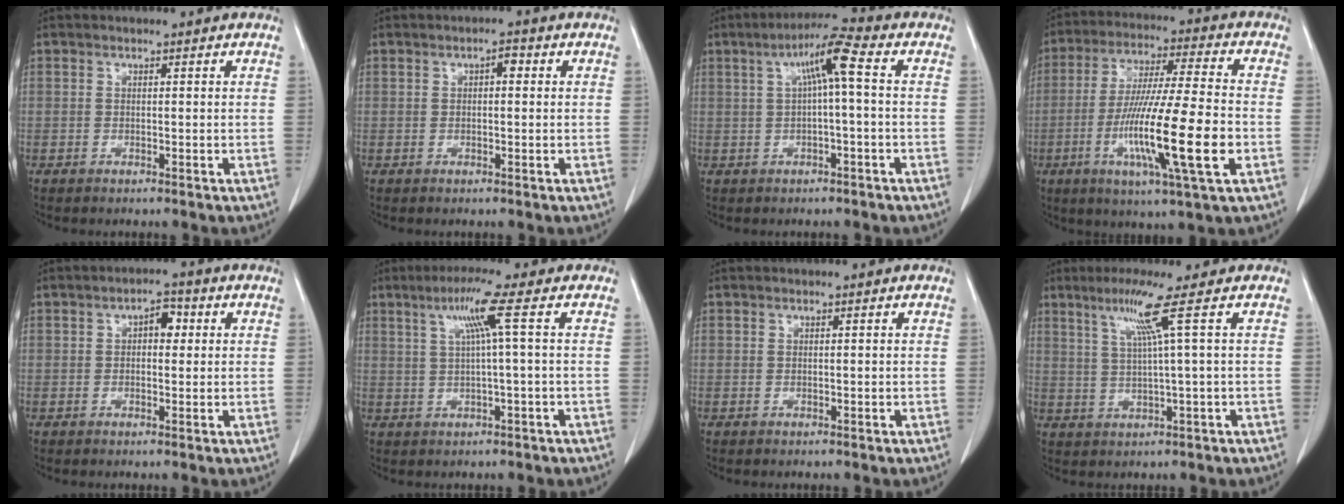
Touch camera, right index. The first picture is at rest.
{"total": 2.1, "force": [0.4, 1.0, 1.8], "torque": [-0.029, 0.009, 0.005]}
{"total": 6.7, "force": [1.1, 0.5, 6.6], "torque": [-0.119, 0.023, 0.019]}
{"total": 17.9, "force": [-4.8, 0.7, 17.2], "torque": [-0.320, -0.022, -0.086]}
{"total": 3.8, "force": [0.8, 2.1, 3.1], "torque": [-0.051, 0.018, 0.012]}
{"total": 6.0, "force": [1.7, -1.2, 5.6], "torque": [-0.107, 0.011, 0.038]}
{"total": 0.0}
{"total": 6.2, "force": [2.6, -1.9, 5.3], "torque": [-0.107, 0.001, 0.060]}